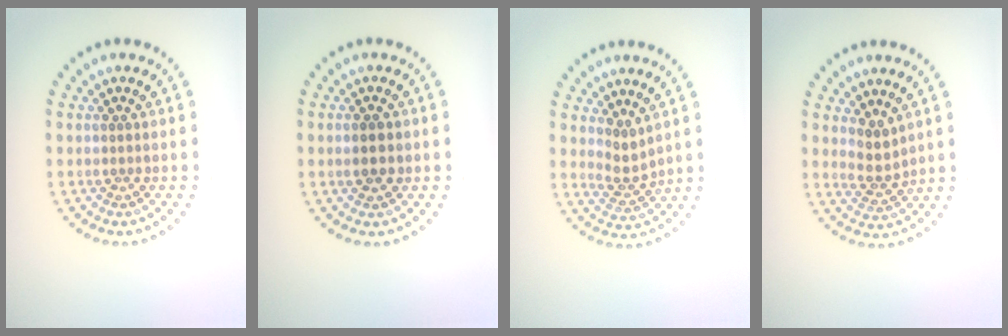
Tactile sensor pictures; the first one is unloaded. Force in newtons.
{"total": 2.4, "press": 2.4, "slide": 0.0}
{"total": 2.2, "press": 1.6, "slide": 1.6}
{"total": 2.3, "press": 1.8, "slide": 1.5}